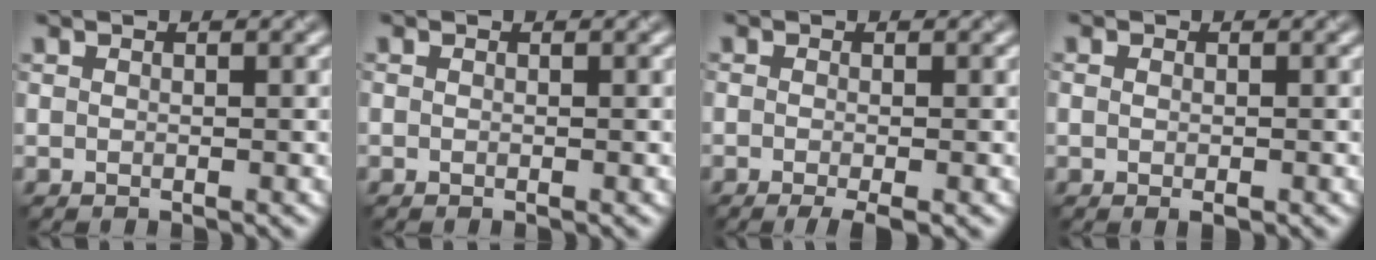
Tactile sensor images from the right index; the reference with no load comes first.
{"total": 0.0}
{"total": 2.0, "force": [-1.1, 0.2, 1.6], "torque": [-0.021, 0.000, -0.011]}
{"total": 0.7, "force": [-0.5, 0.3, 0.4], "torque": [-0.003, 0.006, 0.002]}